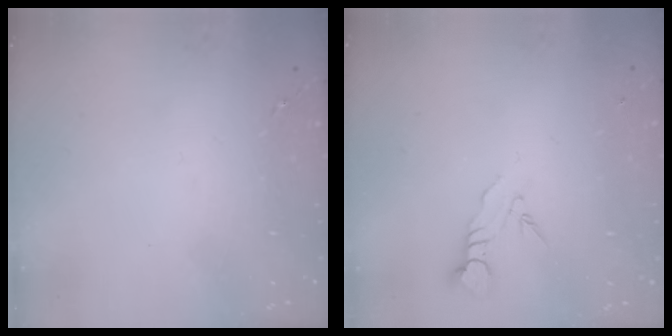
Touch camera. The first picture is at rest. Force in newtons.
{"total": 3.8, "press": 3.8, "slide": 0.2}